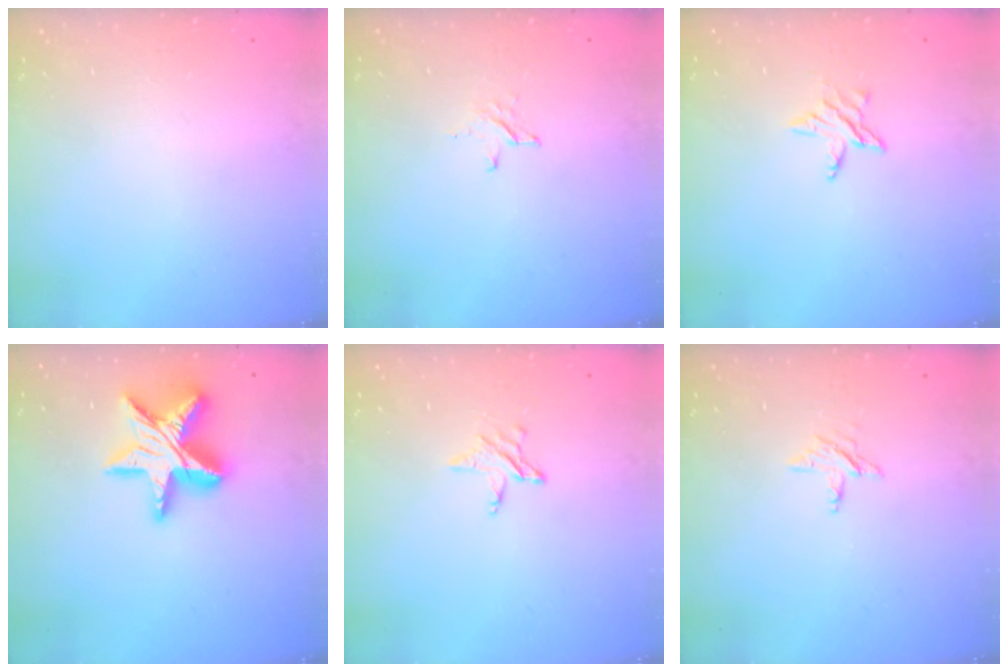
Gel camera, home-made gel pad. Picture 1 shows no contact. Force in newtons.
{"total": 2.6, "press": 2.6, "slide": 0.3}
{"total": 5.0, "press": 4.9, "slide": 0.6}
{"total": 17.9, "press": 17.9, "slide": 1.4}
{"total": 2.9, "press": 2.9, "slide": 0.3}
{"total": 3.0, "press": 3.0, "slide": 0.3}